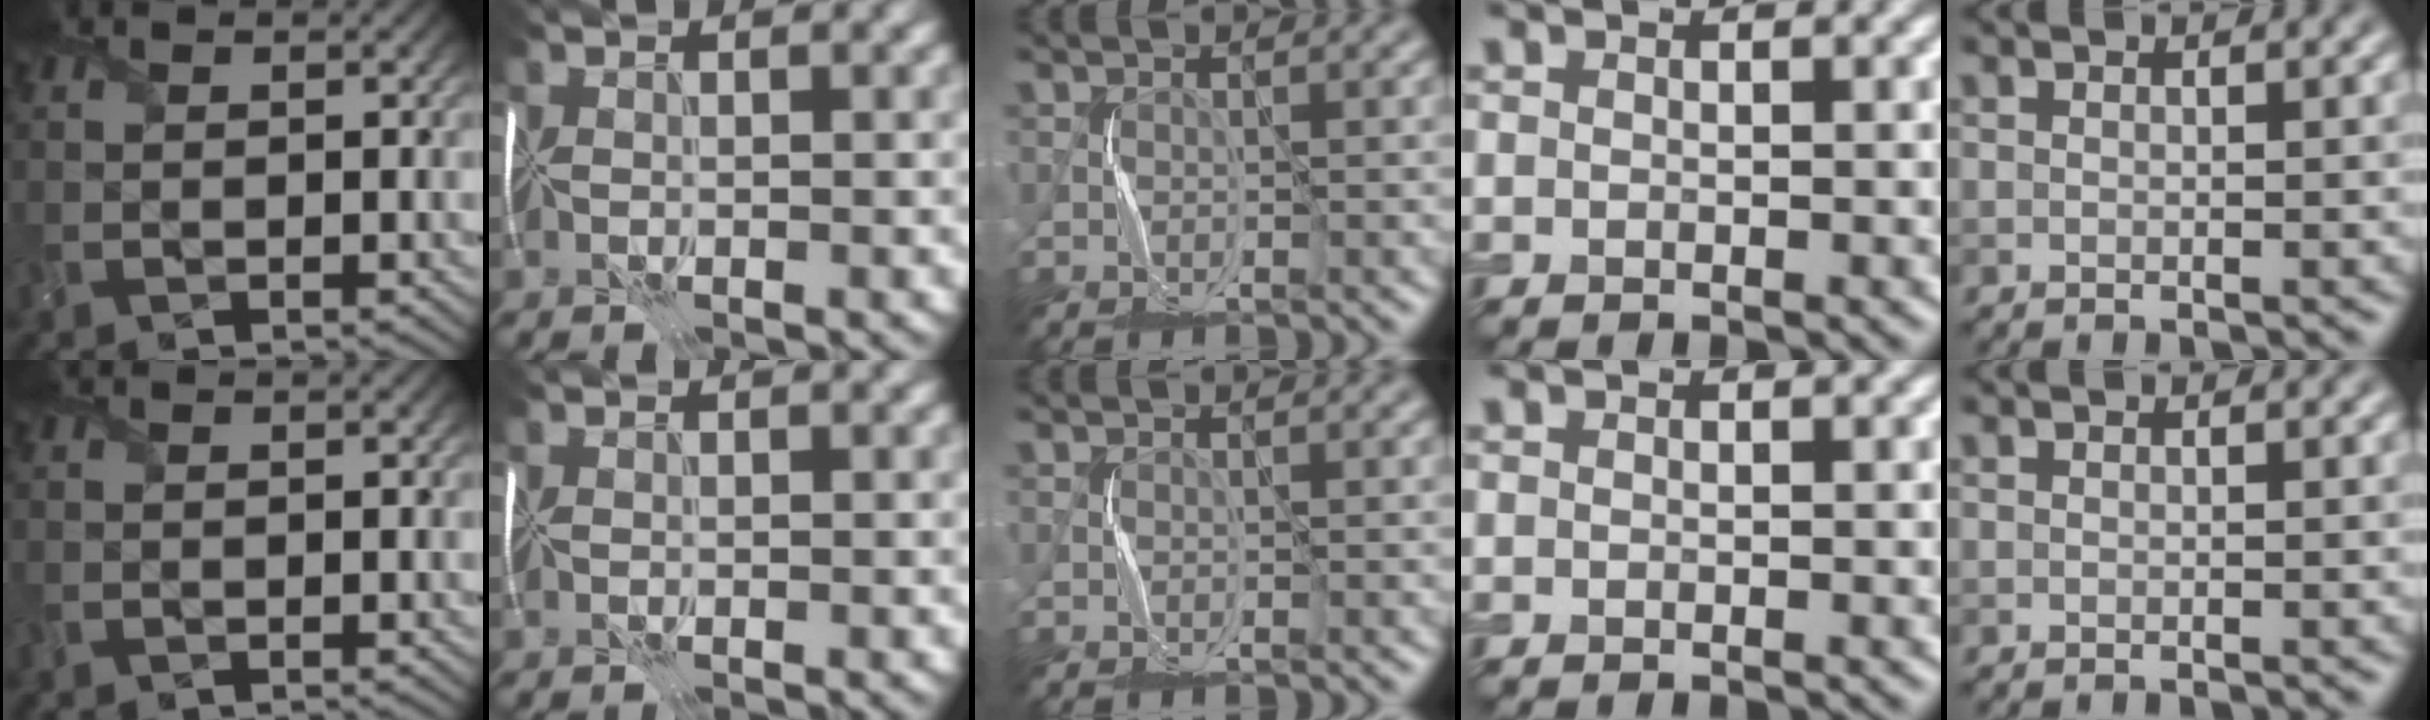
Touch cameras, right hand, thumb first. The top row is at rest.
{}